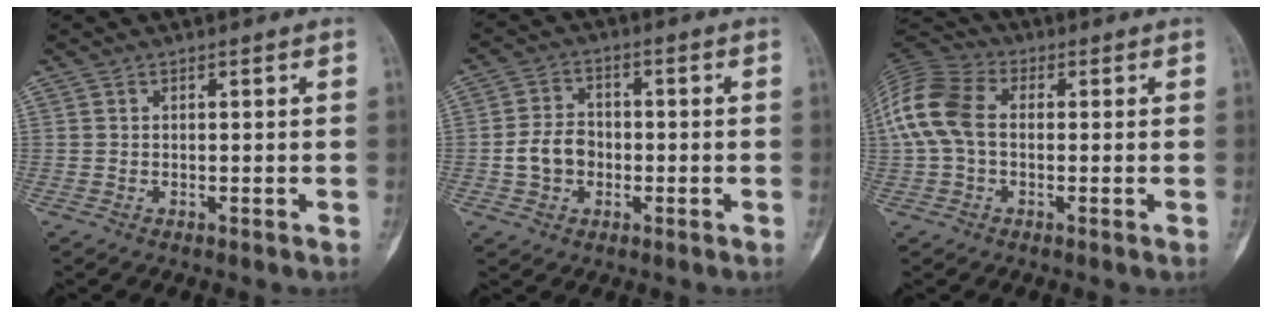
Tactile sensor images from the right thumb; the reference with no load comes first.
{"total": 6.5, "force": [-1.3, 5.2, 3.7], "torque": [-0.055, 0.020, -0.028]}
{"total": 11.5, "force": [0.3, 7.9, 8.3], "torque": [-0.179, 0.030, -0.007]}